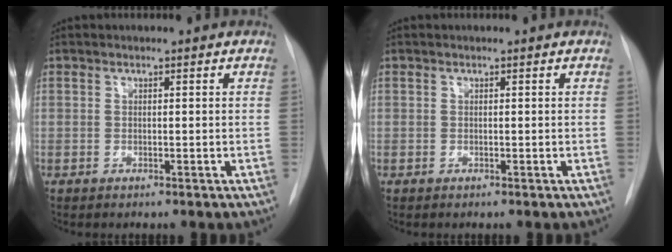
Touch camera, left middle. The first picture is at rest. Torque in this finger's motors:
{"motor_torque": [0.00, 0.00, -0.02, 0.00]}